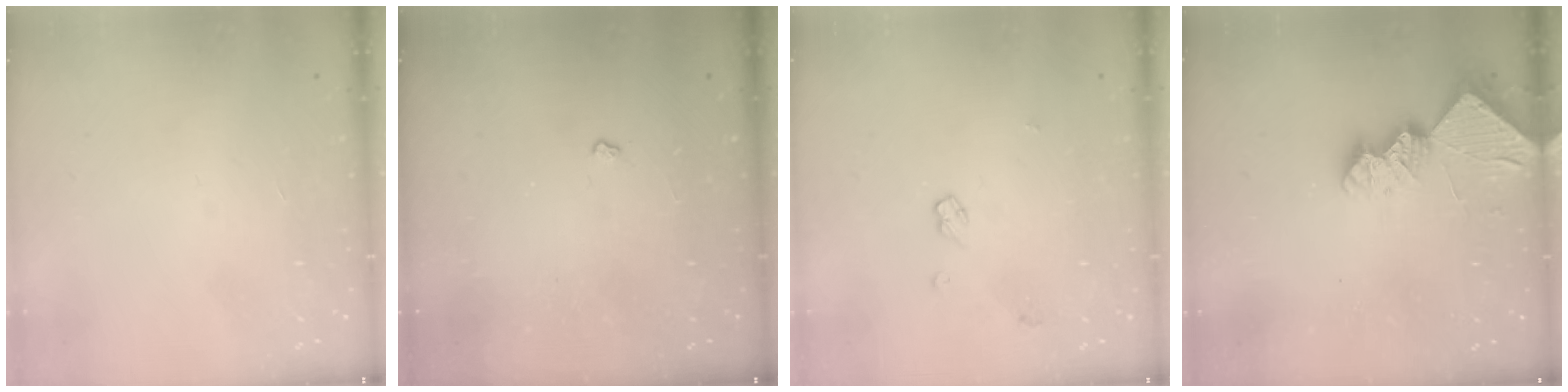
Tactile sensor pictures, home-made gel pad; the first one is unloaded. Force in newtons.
{"total": 2.4, "press": 2.3, "slide": 0.4}
{"total": 4.8, "press": 4.8, "slide": 0.6}
{"total": 8.8, "press": 8.7, "slide": 0.9}